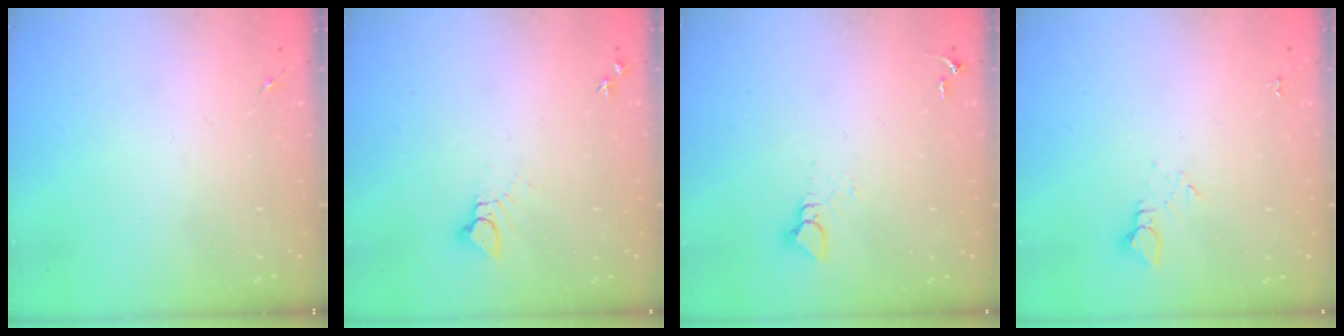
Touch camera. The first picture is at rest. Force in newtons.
{"total": 3.7, "press": 3.7, "slide": 0.3}
{"total": 3.9, "press": 3.9, "slide": 0.4}
{"total": 4.2, "press": 4.2, "slide": 0.4}